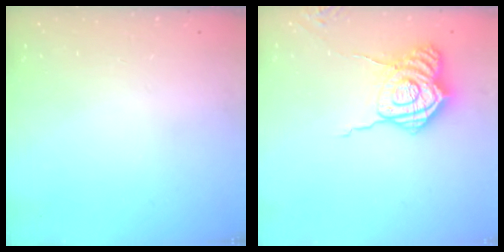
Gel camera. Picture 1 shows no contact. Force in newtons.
{"total": 14.3, "press": 14.3, "slide": 1.1}